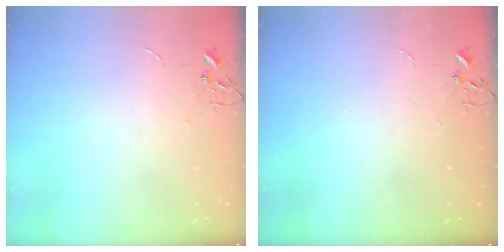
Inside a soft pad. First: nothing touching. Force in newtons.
{"total": 0.0}